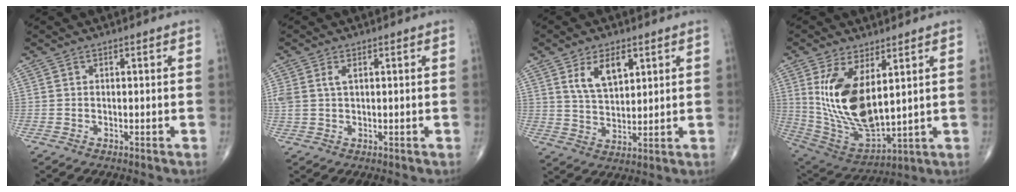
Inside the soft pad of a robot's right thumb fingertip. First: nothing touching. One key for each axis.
{"total": 3.1, "fx": 1.0, "fy": 1.6, "fz": 2.4, "tx": -0.063, "ty": 0.010, "tz": 0.024}
{"total": 8.0, "fx": 3.6, "fy": 4.2, "fz": 5.8, "tx": -0.089, "ty": -0.020, "tz": 0.072}
{"total": 16.3, "fx": 4.2, "fy": 7.6, "fz": 13.7, "tx": -0.253, "ty": -0.025, "tz": 0.107}